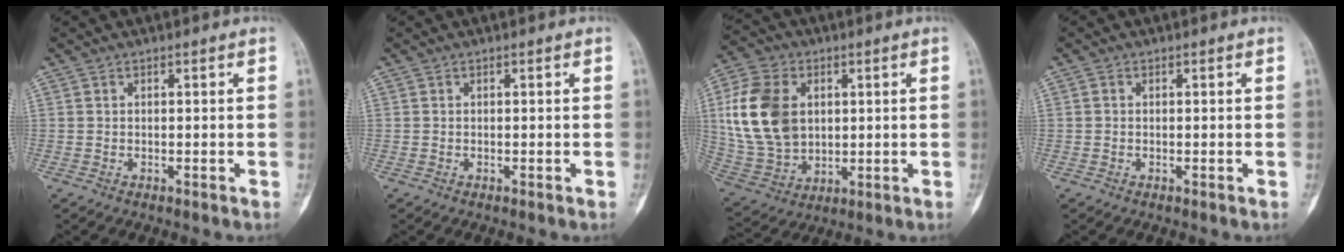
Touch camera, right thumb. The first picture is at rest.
{"total": 0.0}
{"total": 17.1, "force": [3.2, 12.2, 11.5], "torque": [-0.213, -0.002, 0.070]}
{"total": 0.6, "force": [0.1, 0.5, 0.3], "torque": [-0.004, 0.001, -0.001]}